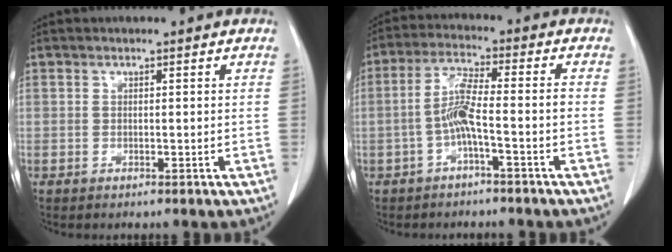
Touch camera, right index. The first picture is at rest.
{"total": 5.9, "force": [-2.0, 0.2, 5.5], "torque": [-0.112, 0.014, -0.038]}